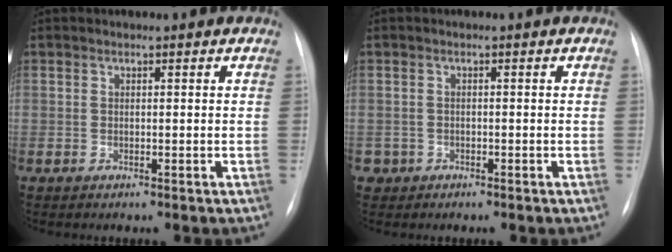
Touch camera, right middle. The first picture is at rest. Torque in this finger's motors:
{"motor_torque": [0.90, -0.97, 0.02, -0.01]}